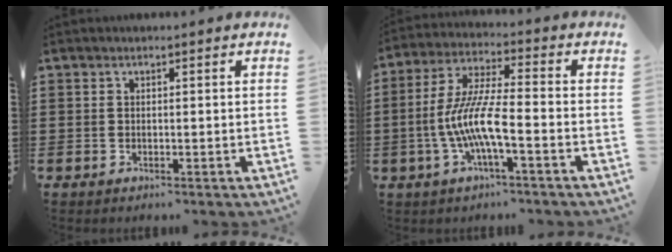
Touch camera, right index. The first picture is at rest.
{"total": 9.2, "force": [-2.9, 1.4, 8.6], "torque": [-0.197, -0.017, -0.063]}